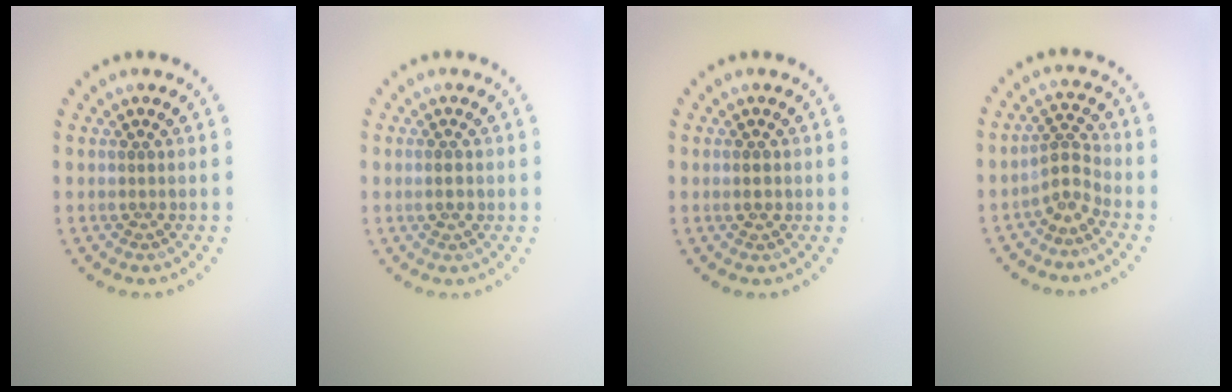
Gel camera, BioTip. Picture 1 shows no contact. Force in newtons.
{"total": 1.5, "press": 1.5, "slide": 0.1}
{"total": 1.5, "press": 1.5, "slide": 0.1}
{"total": 2.5, "press": 1.7, "slide": 1.8}